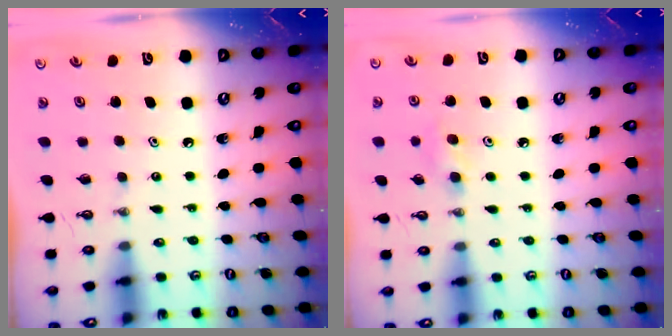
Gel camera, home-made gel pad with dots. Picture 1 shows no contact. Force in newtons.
{"total": 8.3, "press": 7.3, "slide": 4.0}